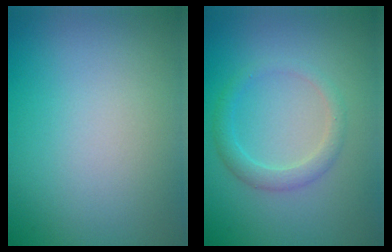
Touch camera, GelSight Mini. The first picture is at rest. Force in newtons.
{"total": 2.1, "press": 2.1, "slide": 0.1}